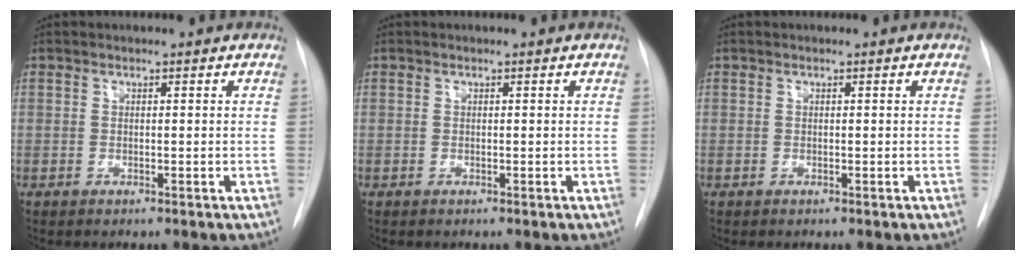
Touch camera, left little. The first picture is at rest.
{"total": 0.0}
{"total": 0.0}